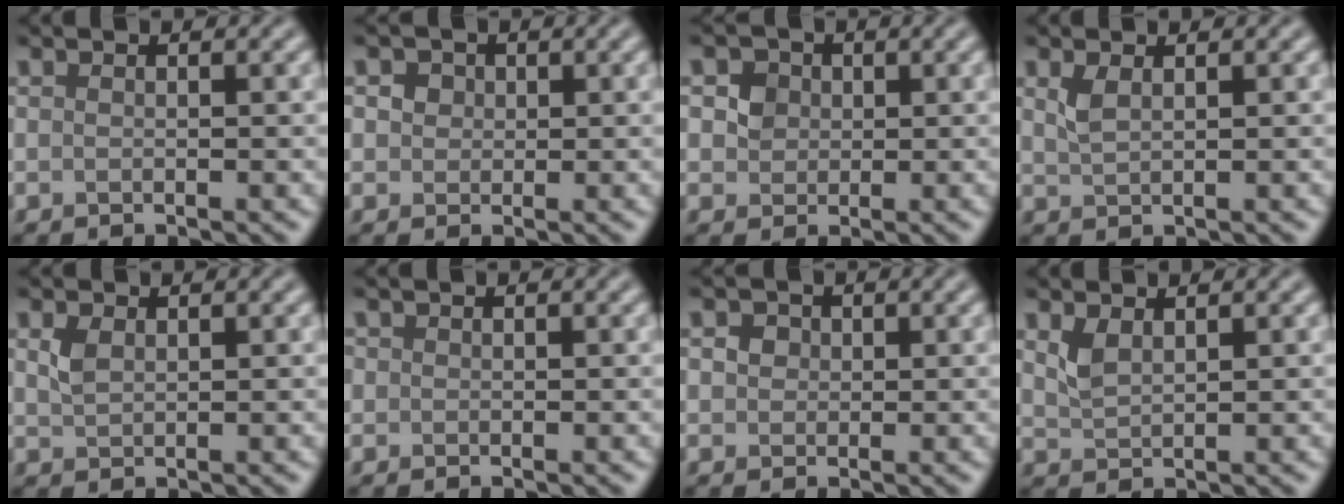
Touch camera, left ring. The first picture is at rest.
{"total": 2.7, "force": [1.2, 2.1, 1.2], "torque": [-0.021, 0.009, 0.015]}
{"total": 4.1, "force": [1.7, 3.3, 1.8], "torque": [-0.033, 0.012, 0.022]}
{"total": 1.4, "force": [0.8, 0.5, 1.0], "torque": [-0.026, 0.001, 0.021]}
{"total": 1.5, "force": [0.7, 1.0, 1.0], "torque": [-0.024, 0.001, 0.017]}
{"total": 0.6, "force": [0.1, 0.6, 0.1], "torque": [0.005, 0.001, -0.002]}
{"total": 1.8, "force": [0.5, 1.5, 0.7], "torque": [-0.008, 0.006, 0.006]}
{"total": 1.6, "force": [1.1, 0.7, 1.0], "torque": [-0.027, 0.000, 0.027]}